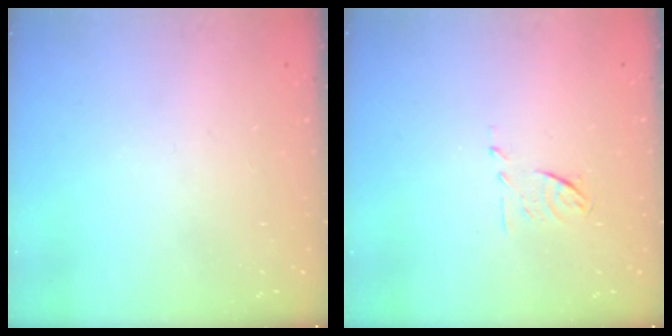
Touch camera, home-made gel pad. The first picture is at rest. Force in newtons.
{"total": 5.5, "press": 5.4, "slide": 1.1}